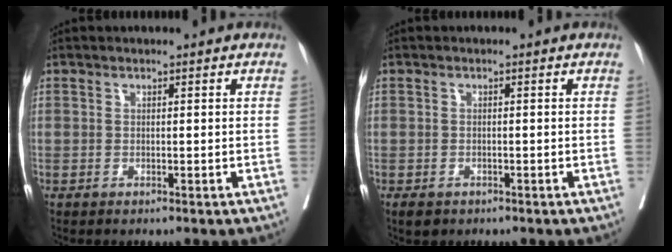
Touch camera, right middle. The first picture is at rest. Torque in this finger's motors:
{"motor_torque": [0.29, -0.20, 0.03, 0.01]}